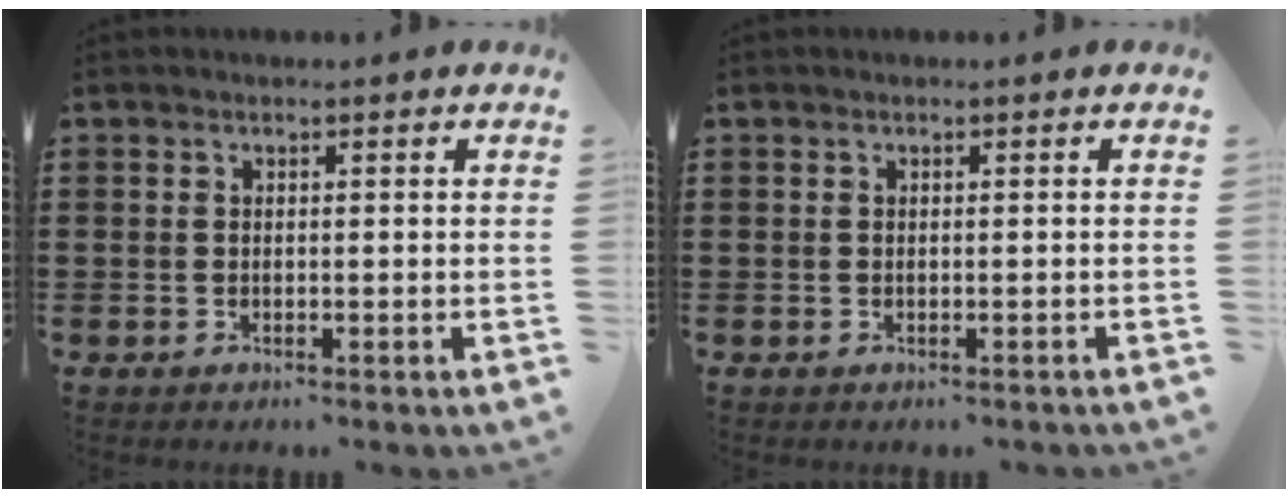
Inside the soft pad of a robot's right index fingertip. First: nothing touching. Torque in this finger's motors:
{"motor_torque": [-0.04, -0.02, 0.01, 0.00]}